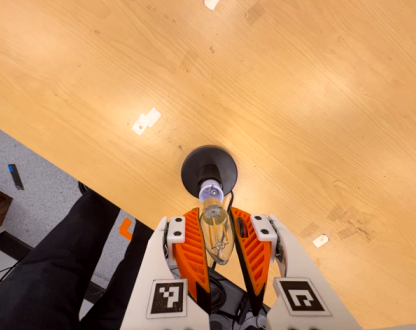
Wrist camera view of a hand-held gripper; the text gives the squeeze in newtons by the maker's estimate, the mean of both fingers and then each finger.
{"total": 14.9, "left": 16.8, "right": 12.9}